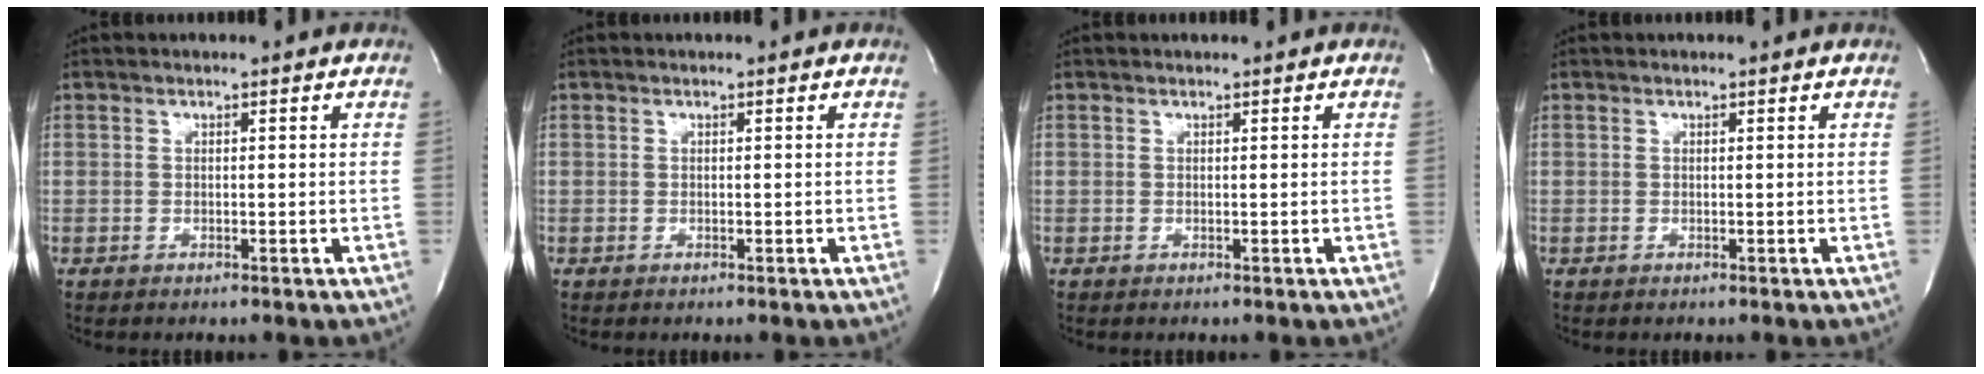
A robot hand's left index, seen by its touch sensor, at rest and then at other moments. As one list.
[{"total": 0.0}, {"total": 0.7, "force": [0.6, 0.0, 0.3], "torque": [-0.006, 0.007, 0.012]}, {"total": 0.6, "force": [0.6, 0.0, 0.2], "torque": [-0.005, 0.007, 0.010]}]